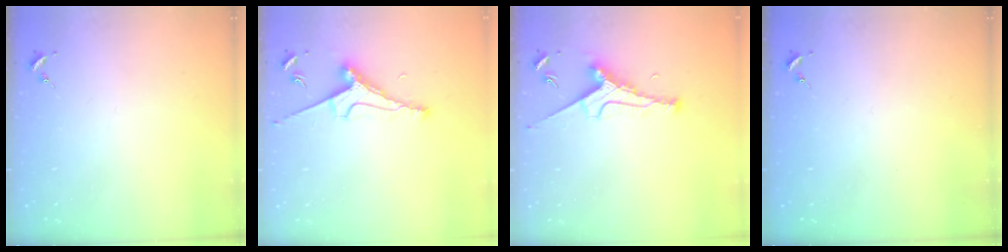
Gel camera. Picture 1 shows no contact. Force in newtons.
{"total": 8.4, "press": 8.3, "slide": 1.1}
{"total": 8.4, "press": 8.4, "slide": 0.9}
{"total": 0.7, "press": 0.7, "slide": 0.1}